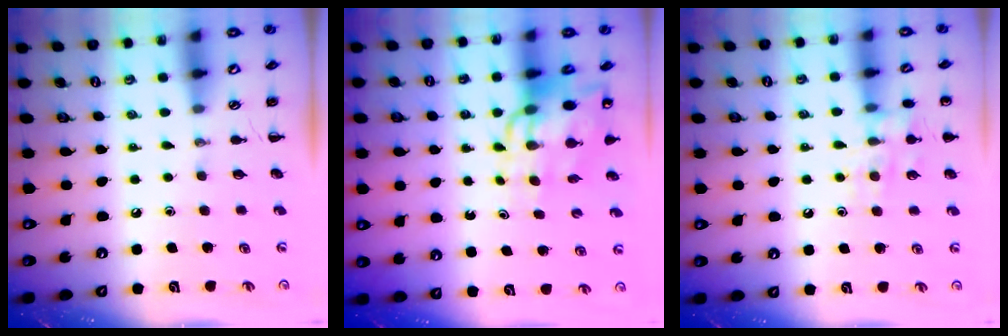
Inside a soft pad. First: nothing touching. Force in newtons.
{"total": 11.7, "press": 11.1, "slide": 3.6}
{"total": 10.0, "press": 10.0, "slide": 0.9}